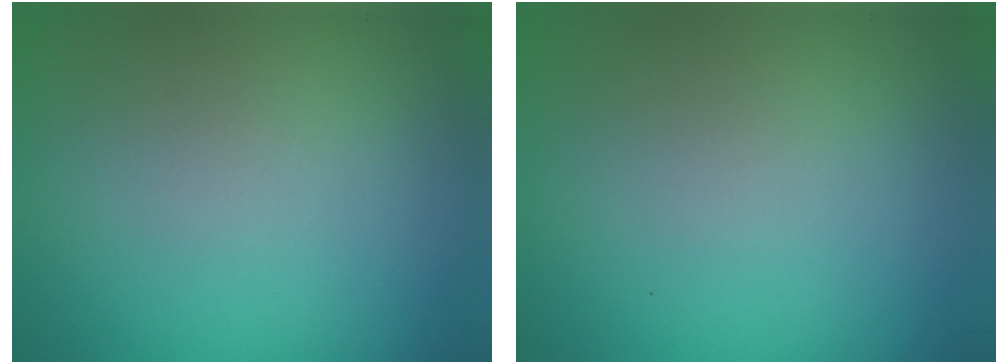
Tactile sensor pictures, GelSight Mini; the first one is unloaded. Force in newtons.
{"total": 0.0}